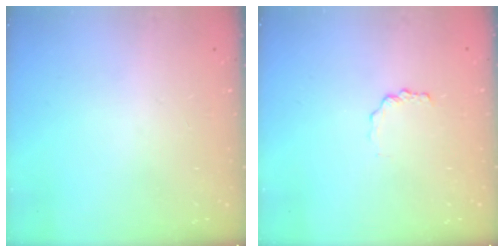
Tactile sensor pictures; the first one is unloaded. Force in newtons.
{"total": 1.7, "press": 1.6, "slide": 0.2}